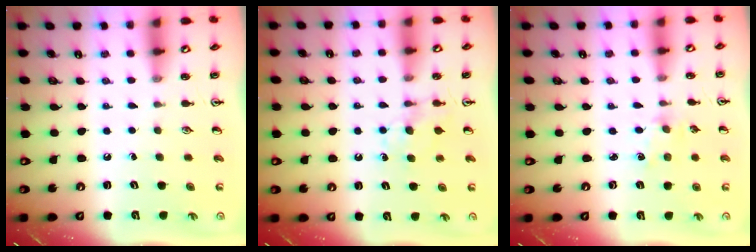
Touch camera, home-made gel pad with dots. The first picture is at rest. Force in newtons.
{"total": 4.8, "press": 4.7, "slide": 0.6}
{"total": 1.9, "press": 1.8, "slide": 0.4}